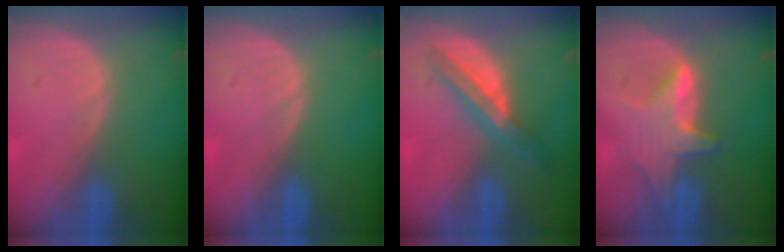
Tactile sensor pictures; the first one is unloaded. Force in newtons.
{"total": 0.0}
{"total": 6.6, "press": 5.7, "slide": 3.4}
{"total": 6.6, "press": 6.5, "slide": 1.1}